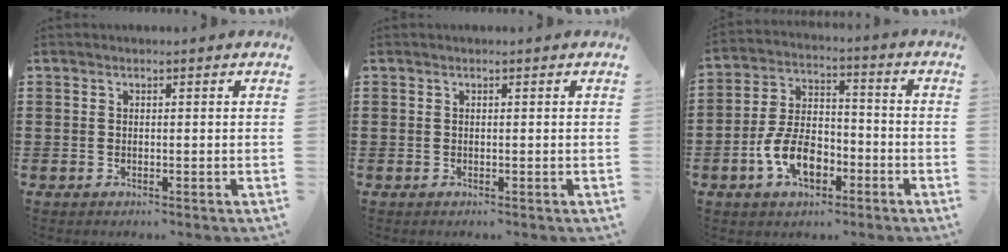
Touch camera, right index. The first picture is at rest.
{"total": 0.0}
{"total": 9.2, "force": [-3.7, 5.4, 6.5], "torque": [-0.151, 0.003, -0.071]}